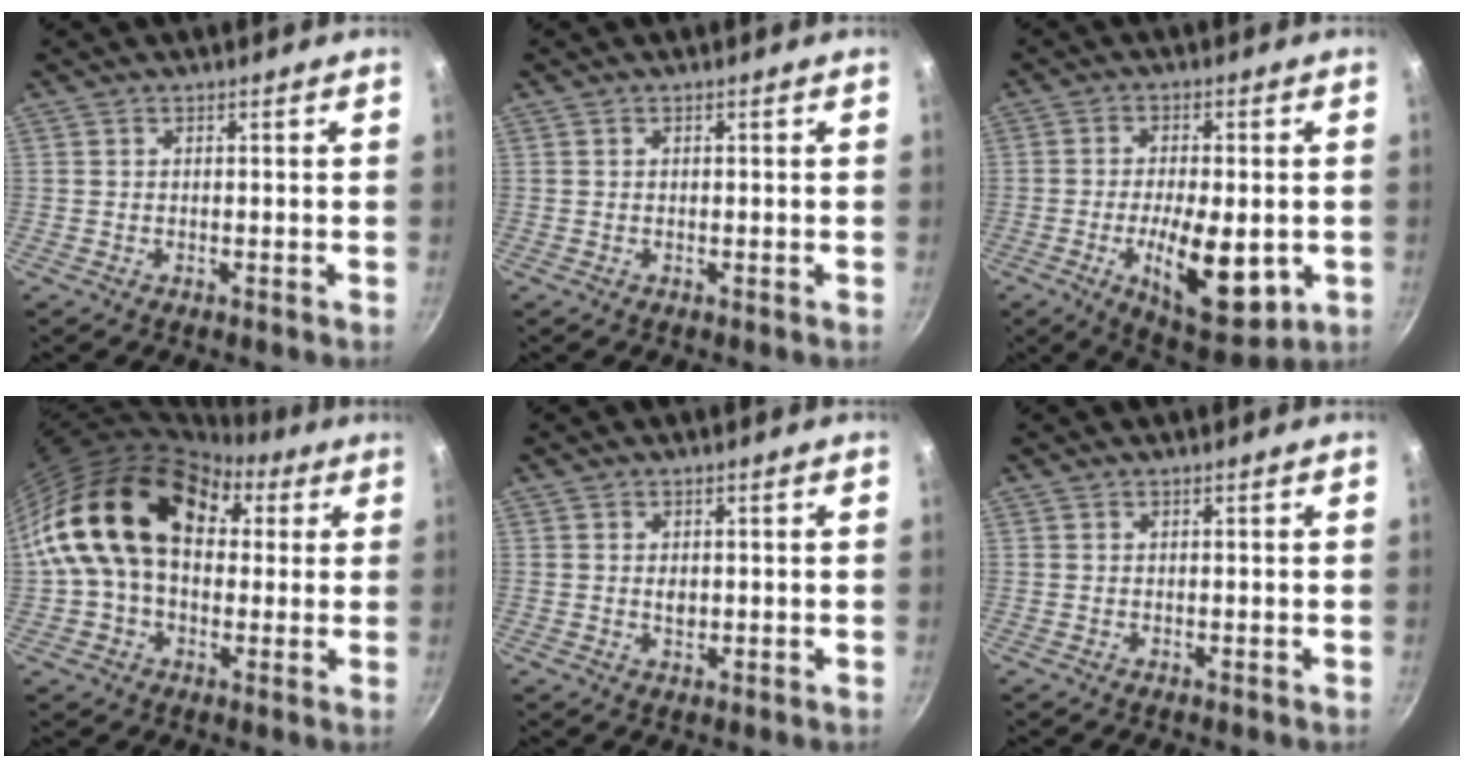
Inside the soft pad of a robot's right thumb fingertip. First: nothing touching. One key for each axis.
{"total": 0.0}
{"total": 14.4, "fx": -3.2, "fy": 5.9, "fz": 12.7, "tx": -0.186, "ty": -0.002, "tz": -0.040}
{"total": 21.2, "fx": 4.2, "fy": 14.6, "fz": 14.8, "tx": -0.234, "ty": 0.037, "tz": 0.056}
{"total": 1.8, "fx": 0.1, "fy": 1.3, "fz": 1.3, "tx": -0.016, "ty": -0.003, "tz": 0.000}
{"total": 0.0}